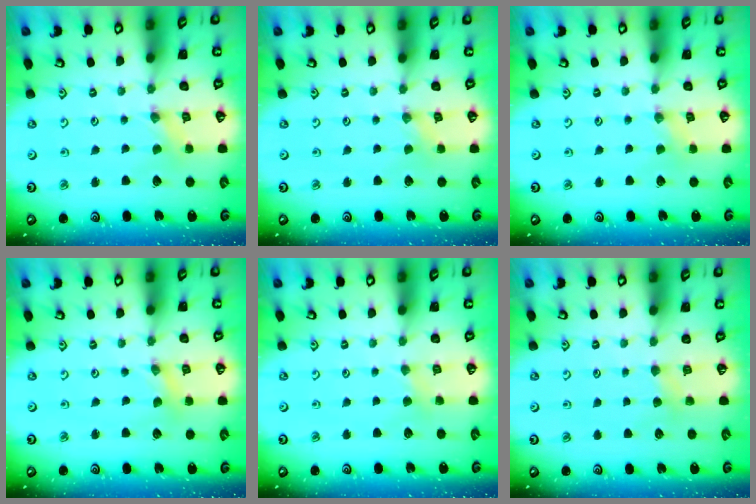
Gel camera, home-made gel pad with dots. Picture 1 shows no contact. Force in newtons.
{"total": 0.0}
{"total": 1.5, "press": 1.5, "slide": 0.3}
{"total": 1.1, "press": 1.1, "slide": 0.2}
{"total": 2.1, "press": 2.1, "slide": 0.3}
{"total": 2.6, "press": 2.6, "slide": 0.5}